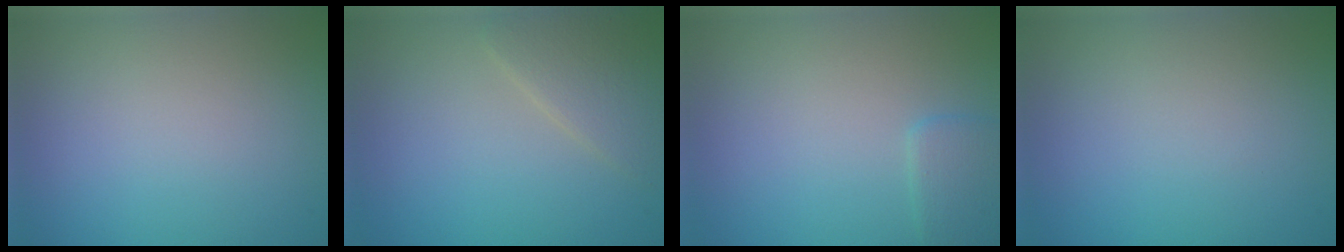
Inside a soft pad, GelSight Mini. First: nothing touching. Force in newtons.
{"total": 2.8, "press": 2.8, "slide": 0.3}
{"total": 1.8, "press": 1.8, "slide": 0.1}
{"total": 0.0}